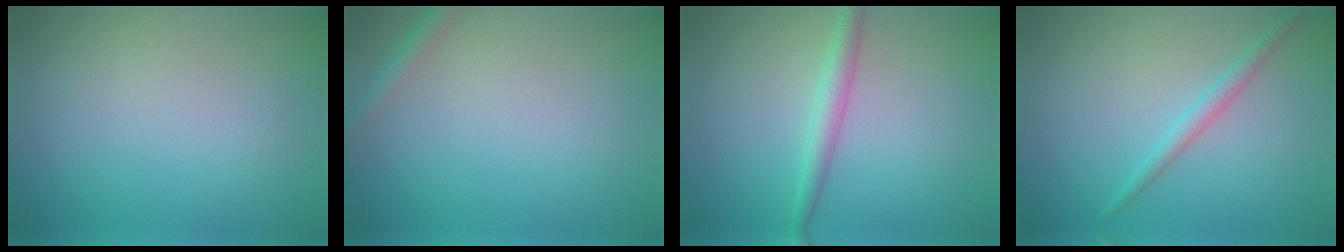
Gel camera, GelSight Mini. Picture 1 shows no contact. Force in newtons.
{"total": 1.4, "press": 1.4, "slide": 0.1}
{"total": 2.2, "press": 2.2, "slide": 0.1}
{"total": 1.6, "press": 1.6, "slide": 0.1}